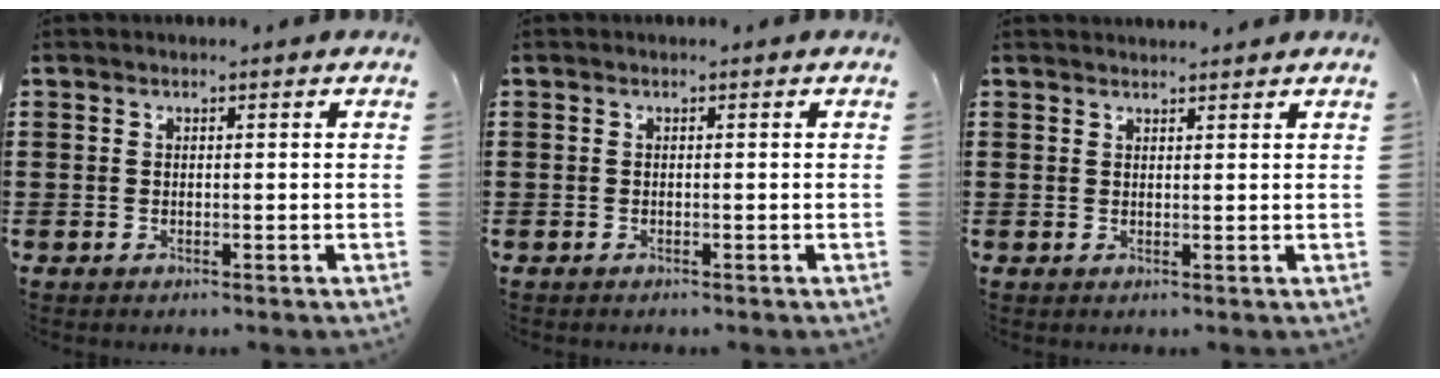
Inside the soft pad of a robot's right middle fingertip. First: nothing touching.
{"total": 0.0}
{"total": 1.1, "force": [1.1, 0.0, 0.1], "torque": [-0.003, -0.001, 0.021]}